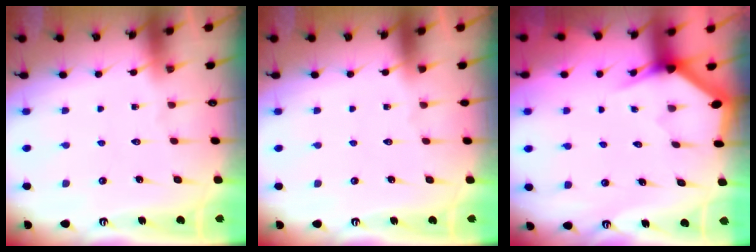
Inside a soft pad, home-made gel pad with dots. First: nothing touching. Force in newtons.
{"total": 0.0}
{"total": 3.0, "press": 3.0, "slide": 0.1}